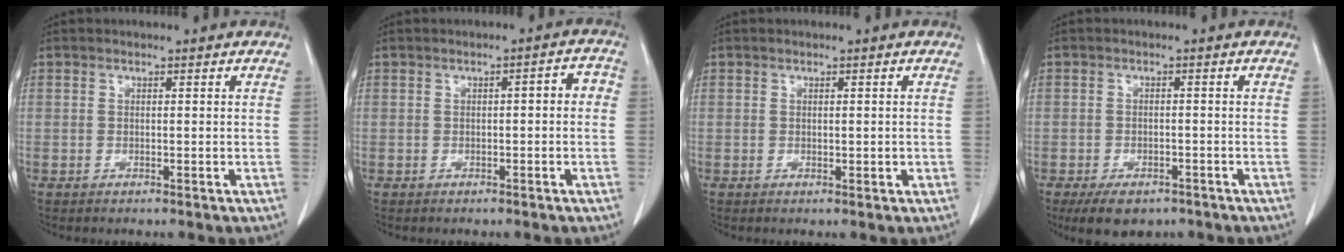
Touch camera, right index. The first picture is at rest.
{"total": 2.8, "force": [-0.2, 0.9, 2.6], "torque": [-0.031, 0.017, -0.004]}
{"total": 1.1, "force": [-0.1, 0.4, 1.0], "torque": [-0.016, -0.002, 0.005]}
{"total": 6.4, "force": [-4.5, 3.5, 2.9], "torque": [-0.042, -0.002, -0.065]}